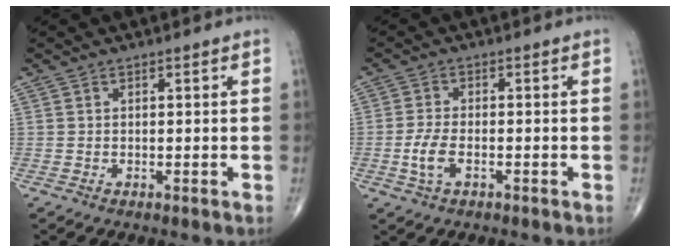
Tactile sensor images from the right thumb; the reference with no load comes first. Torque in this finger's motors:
{"motor_torque": [-0.32, 0.36, 0.57, 0.00, 0.14]}